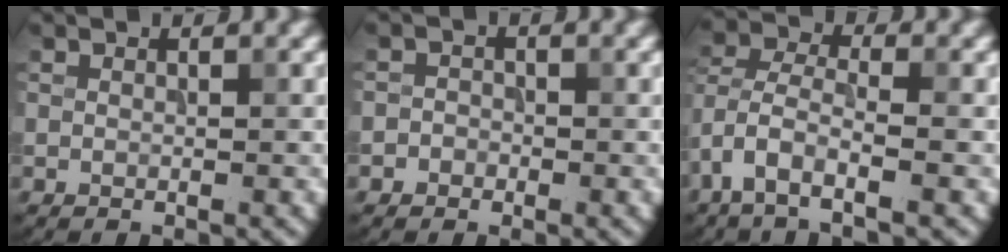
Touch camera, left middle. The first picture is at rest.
{"total": 1.2, "force": [-0.5, 1.1, 0.2], "torque": [0.016, 0.002, -0.016]}
{"total": 4.5, "force": [-2.6, 1.8, 3.3], "torque": [-0.070, -0.001, -0.062]}